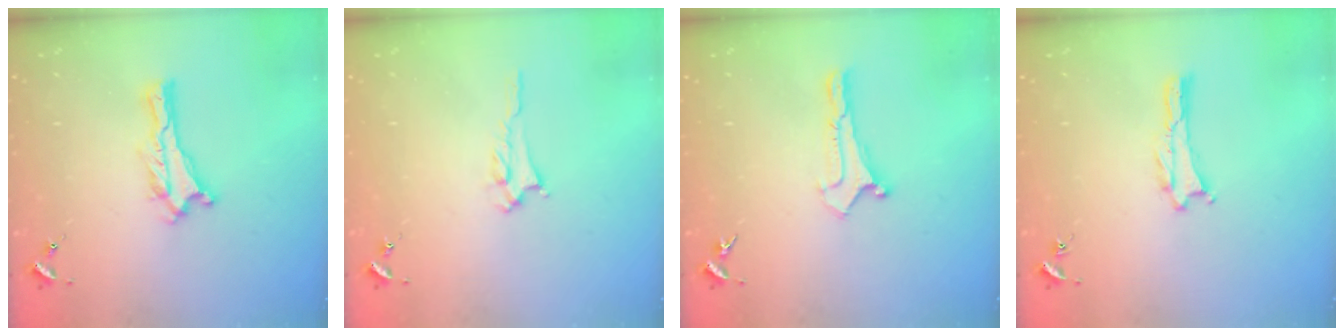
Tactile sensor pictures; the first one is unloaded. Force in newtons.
{"total": 2.2, "press": 2.2, "slide": 0.3}
{"total": 0.0}
{"total": 0.0}